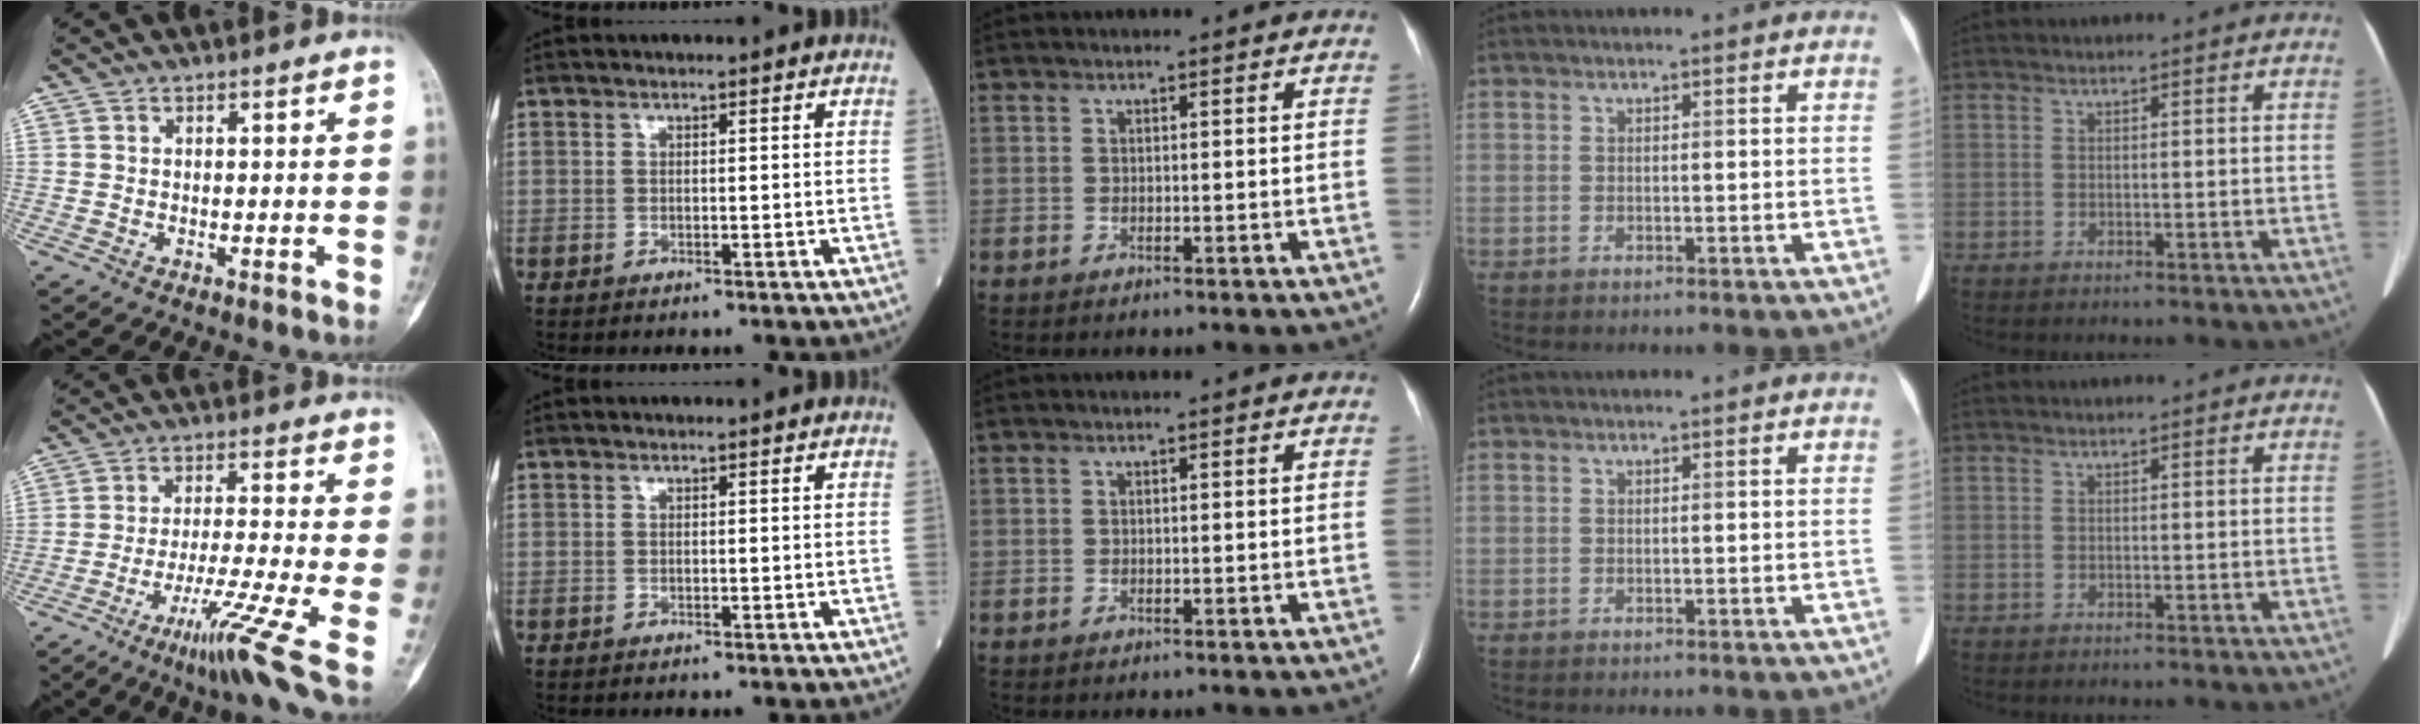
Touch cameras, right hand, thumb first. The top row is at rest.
{"thumb": {"total": 12.5, "force": [-5.3, -0.5, 11.4], "torque": [-0.212, 0.002, -0.090]}}